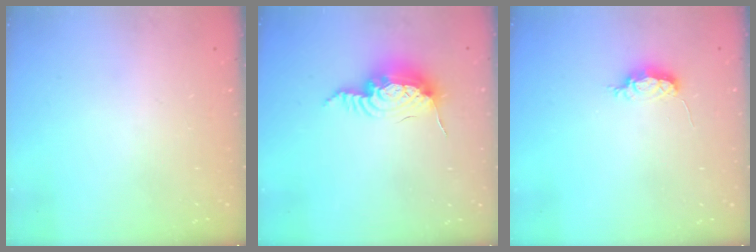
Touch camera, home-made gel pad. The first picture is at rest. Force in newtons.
{"total": 15.0, "press": 14.9, "slide": 0.9}
{"total": 4.3, "press": 4.2, "slide": 0.5}